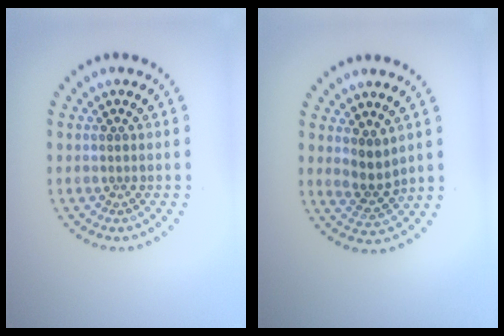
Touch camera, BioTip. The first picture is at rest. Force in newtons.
{"total": 2.3, "press": 1.9, "slide": 1.2}